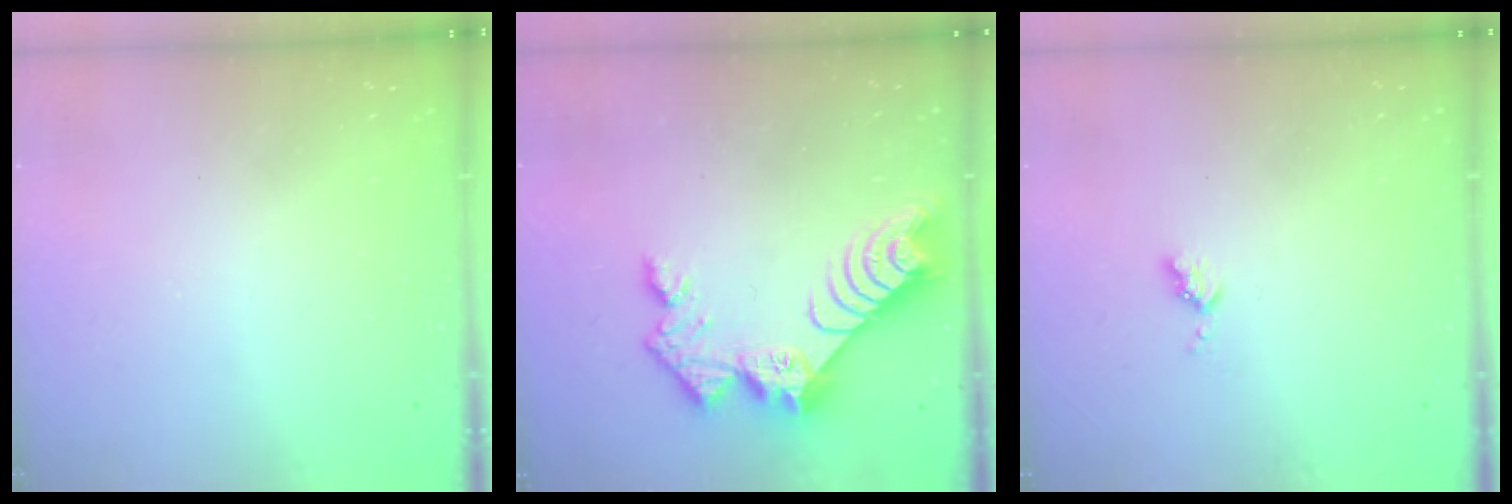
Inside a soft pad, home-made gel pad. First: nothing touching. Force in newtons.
{"total": 10.5, "press": 10.4, "slide": 0.8}
{"total": 3.5, "press": 3.5, "slide": 0.4}